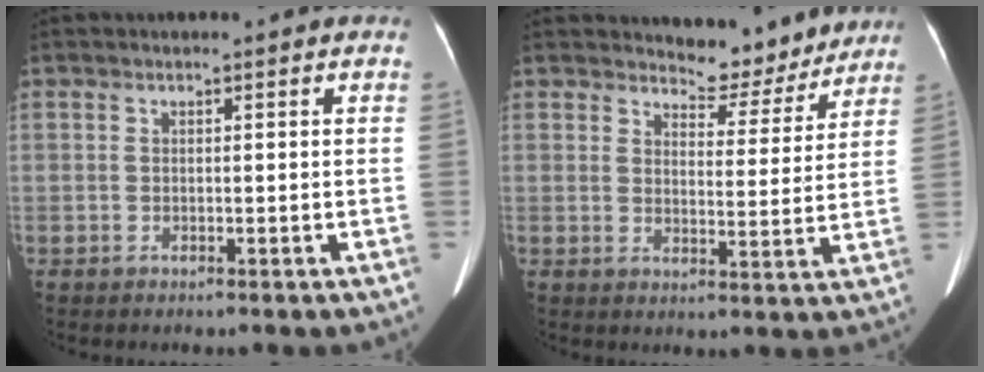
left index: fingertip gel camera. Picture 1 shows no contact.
{"total": 6.8, "force": [6.5, 1.9, 0.4], "torque": [-0.005, -0.011, 0.086]}